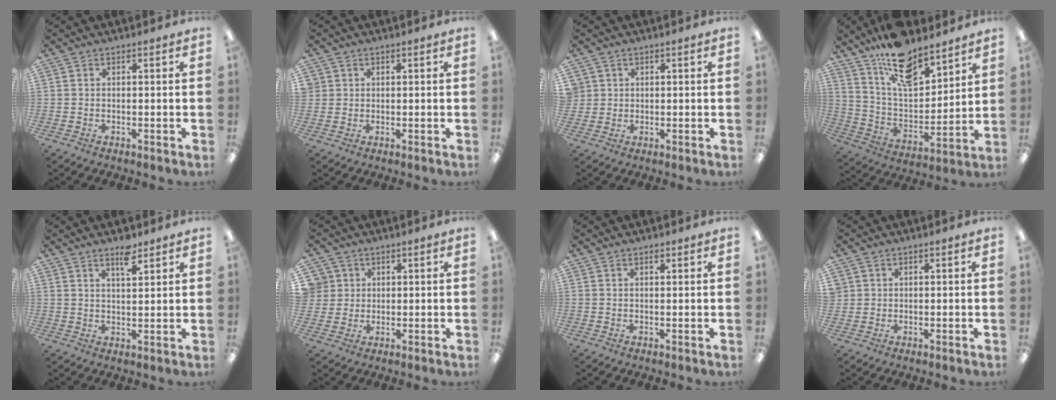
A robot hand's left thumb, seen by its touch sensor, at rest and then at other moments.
{"total": 1.5, "force": [0.6, 1.4, -0.2], "torque": [0.002, 0.000, 0.011]}
{"total": 2.2, "force": [0.7, 2.0, -0.4], "torque": [0.001, 0.003, 0.014]}
{"total": 16.1, "force": [12.8, 6.3, 7.5], "torque": [-0.132, -0.082, 0.226]}
{"total": 5.1, "force": [3.9, 1.5, 2.9], "torque": [-0.043, -0.021, 0.065]}
{"total": 4.5, "force": [1.7, 4.2, -0.3], "torque": [0.002, 0.000, 0.030]}
{"total": 1.0, "force": [0.8, 0.3, 0.4], "torque": [-0.009, 0.000, 0.015]}
{"total": 1.3, "force": [0.6, 1.2, -0.2], "torque": [0.002, 0.001, 0.012]}